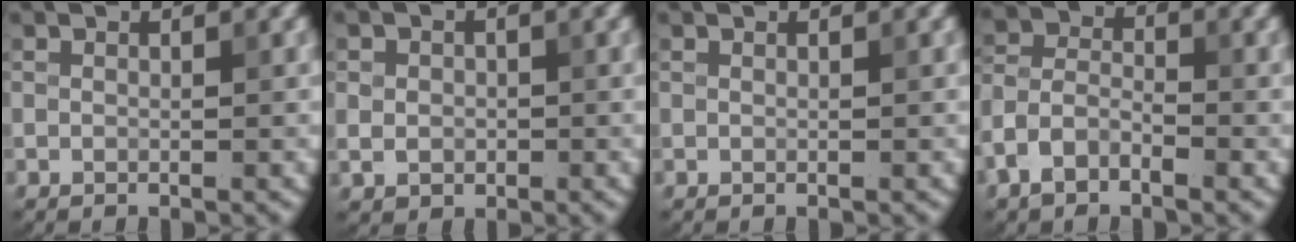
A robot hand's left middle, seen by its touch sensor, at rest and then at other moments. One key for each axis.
{"total": 2.2, "fx": -0.2, "fy": 2.0, "fz": 0.9, "tx": -0.011, "ty": -0.004, "tz": -0.007}
{"total": 0.0}
{"total": 4.1, "fx": -2.5, "fy": 2.2, "fz": 2.4, "tx": -0.047, "ty": 0.006, "tz": -0.059}